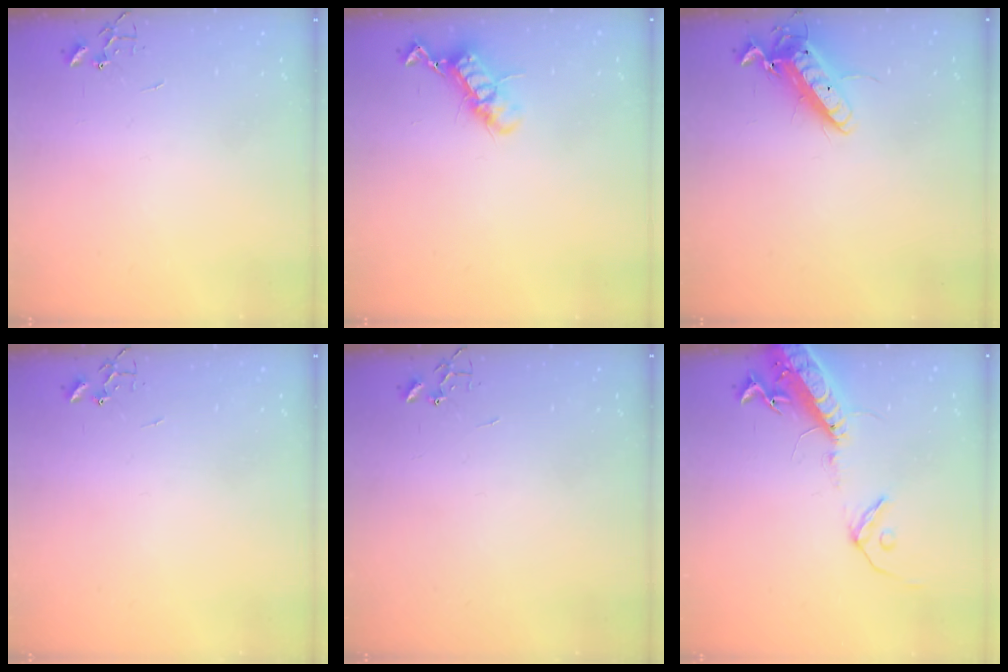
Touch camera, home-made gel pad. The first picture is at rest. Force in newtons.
{"total": 11.9, "press": 11.9, "slide": 0.8}
{"total": 13.6, "press": 13.4, "slide": 2.0}
{"total": 0.0}
{"total": 0.0}
{"total": 16.3, "press": 15.8, "slide": 4.0}